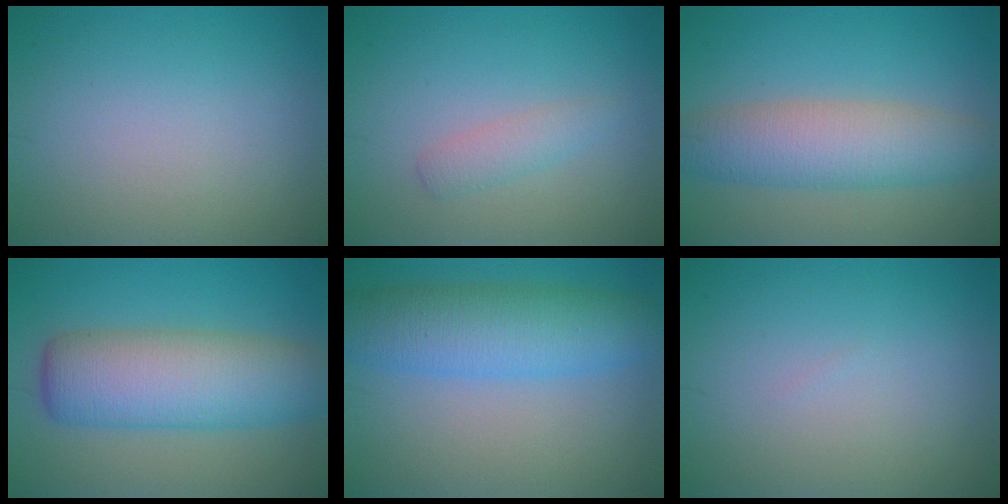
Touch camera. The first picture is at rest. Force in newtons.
{"total": 1.7, "press": 1.7, "slide": 0.1}
{"total": 6.3, "press": 6.3, "slide": 0.2}
{"total": 8.7, "press": 8.7, "slide": 0.3}
{"total": 7.0, "press": 7.0, "slide": 0.1}
{"total": 0.0}